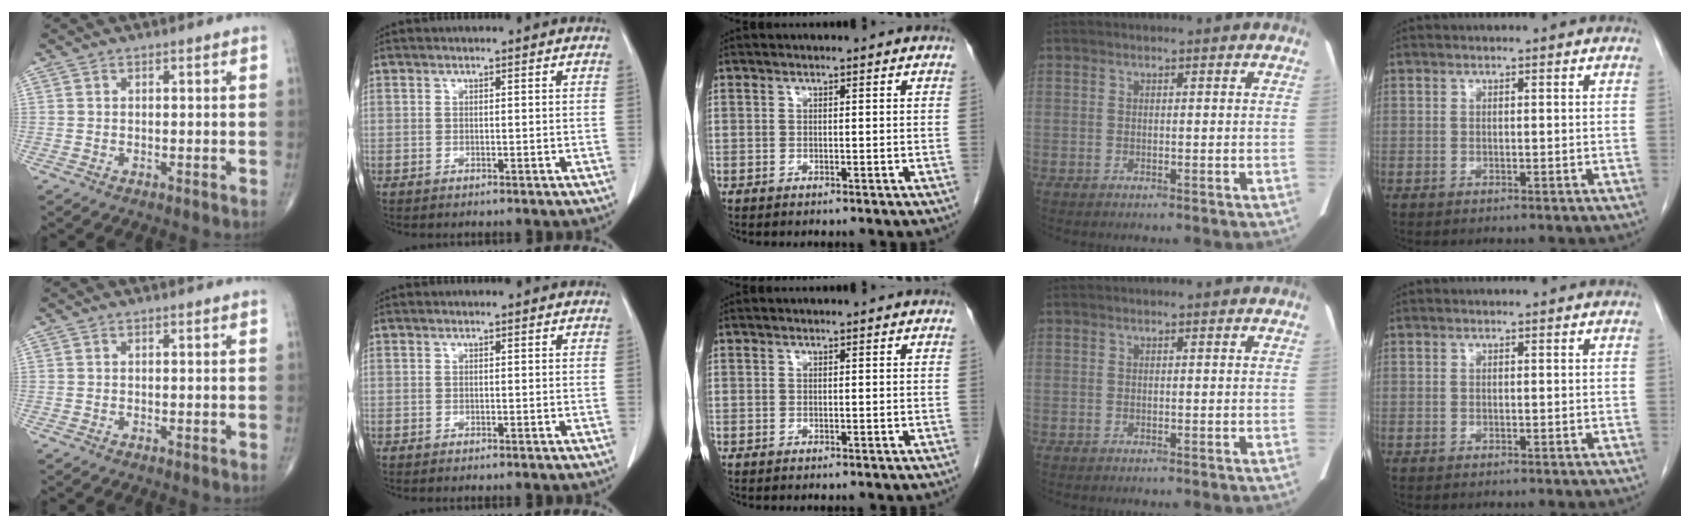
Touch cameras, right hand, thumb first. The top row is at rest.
{}